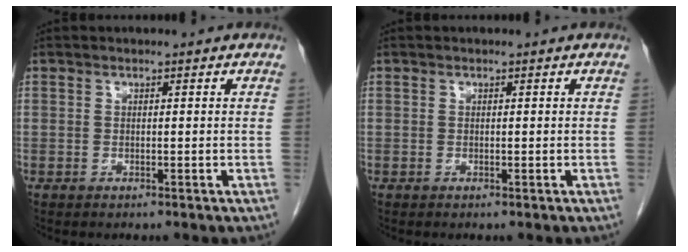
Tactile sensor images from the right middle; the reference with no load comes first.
{"total": 0.0}